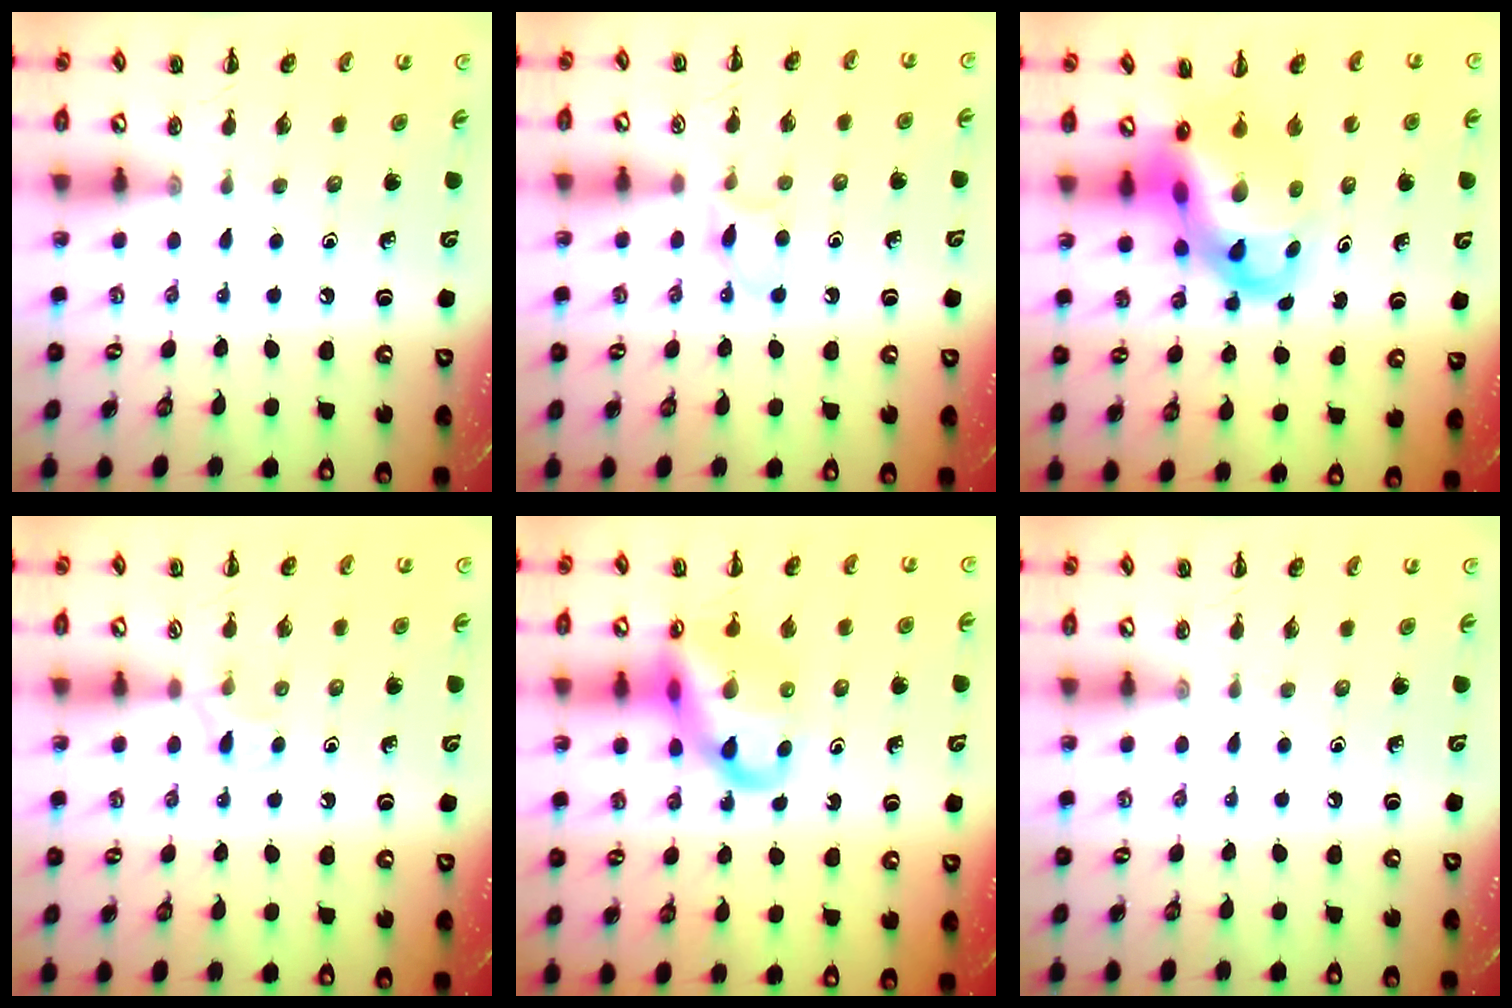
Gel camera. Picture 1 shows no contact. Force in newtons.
{"total": 3.6, "press": 3.4, "slide": 1.3}
{"total": 8.6, "press": 8.2, "slide": 2.4}
{"total": 4.5, "press": 4.2, "slide": 1.6}
{"total": 14.7, "press": 14.5, "slide": 2.3}
{"total": 0.0}